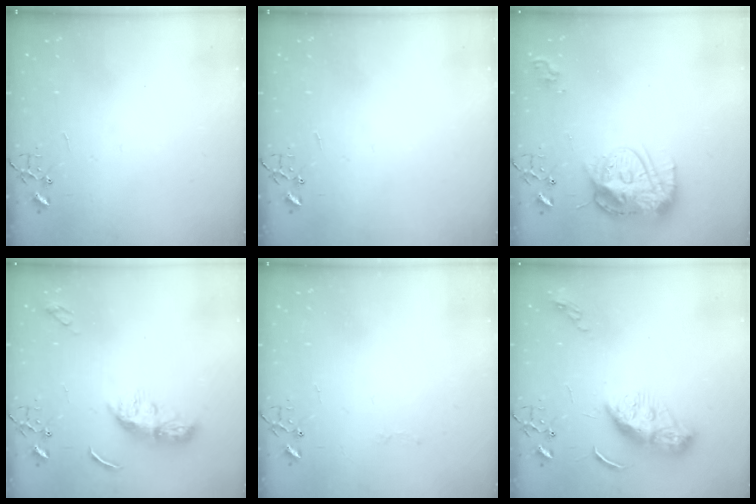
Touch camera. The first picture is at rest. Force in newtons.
{"total": 0.0}
{"total": 19.1, "press": 19.1, "slide": 1.5}
{"total": 8.9, "press": 8.9, "slide": 0.6}
{"total": 2.5, "press": 2.5, "slide": 0.4}
{"total": 10.9, "press": 10.9, "slide": 0.4}